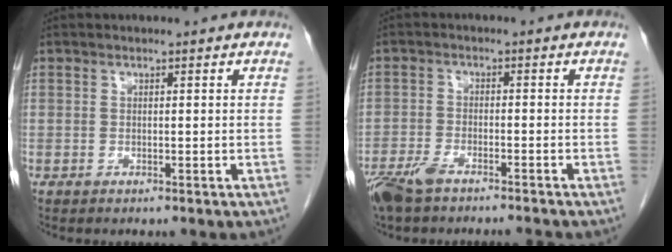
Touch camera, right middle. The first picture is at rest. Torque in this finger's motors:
{"motor_torque": [-0.17, -0.40, 0.05, 0.04]}